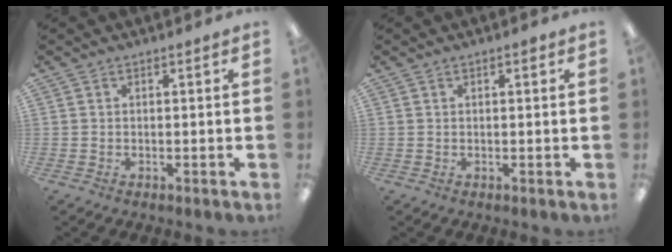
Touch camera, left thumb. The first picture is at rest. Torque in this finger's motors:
{"motor_torque": [-0.29, -0.22, -0.18, 0.03, 0.00]}